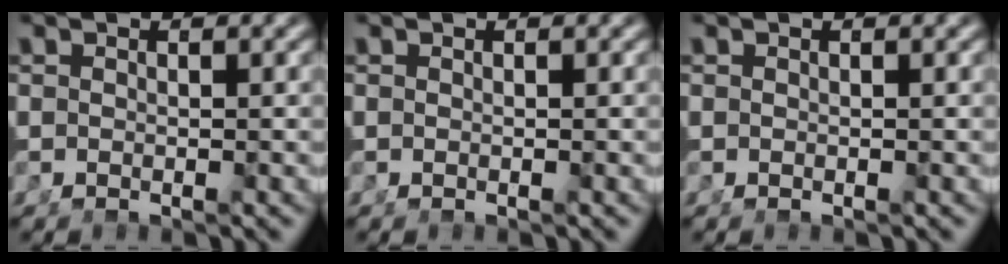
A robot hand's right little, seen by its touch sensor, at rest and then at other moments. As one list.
[{"total": 0.0}, {"total": 0.0}]